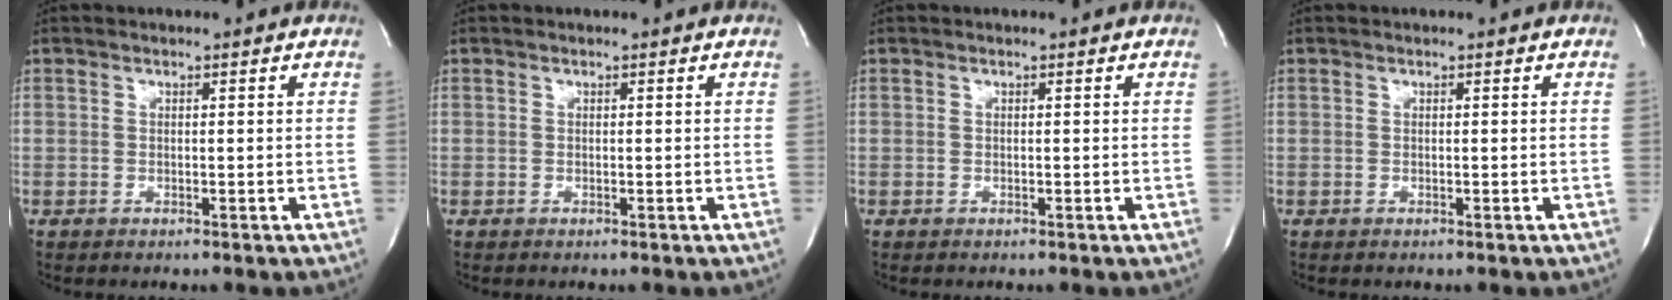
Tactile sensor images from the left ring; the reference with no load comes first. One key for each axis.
{"total": 0.0}
{"total": 0.0}
{"total": 0.0}